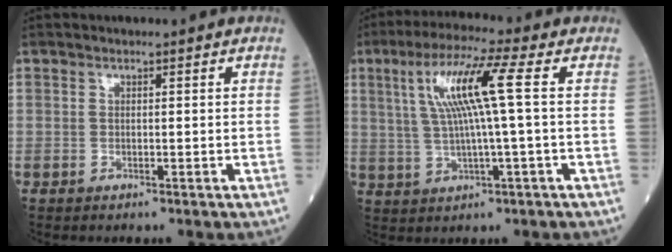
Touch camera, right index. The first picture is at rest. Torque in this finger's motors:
{"motor_torque": [1.30, 0.34, 0.66, 0.21]}